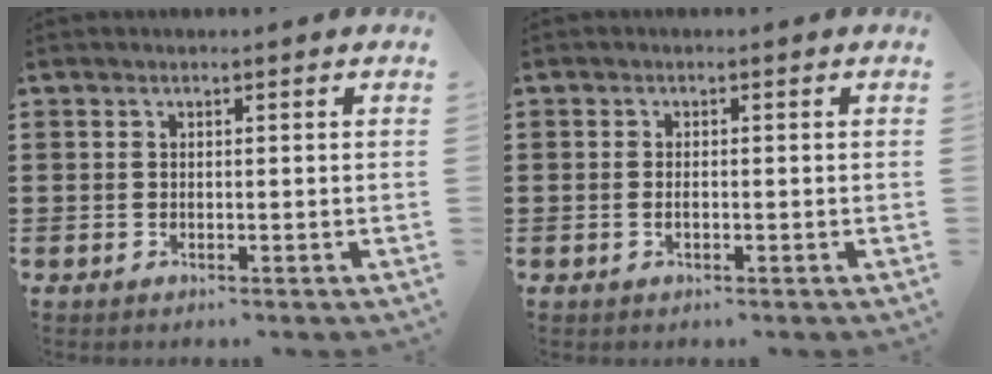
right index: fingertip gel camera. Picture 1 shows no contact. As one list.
[{"total": 1.0, "force": [-0.2, 0.4, 0.9], "torque": [-0.018, -0.002, -0.004]}]